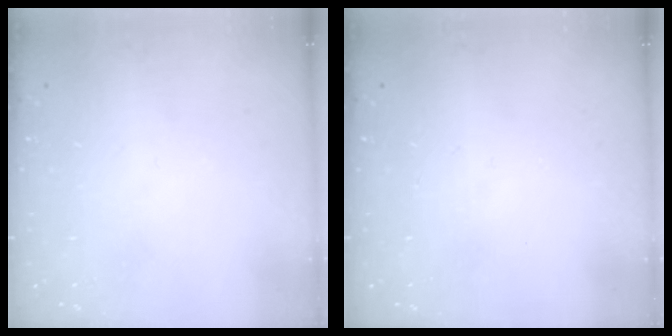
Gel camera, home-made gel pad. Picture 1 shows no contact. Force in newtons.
{"total": 0.0}